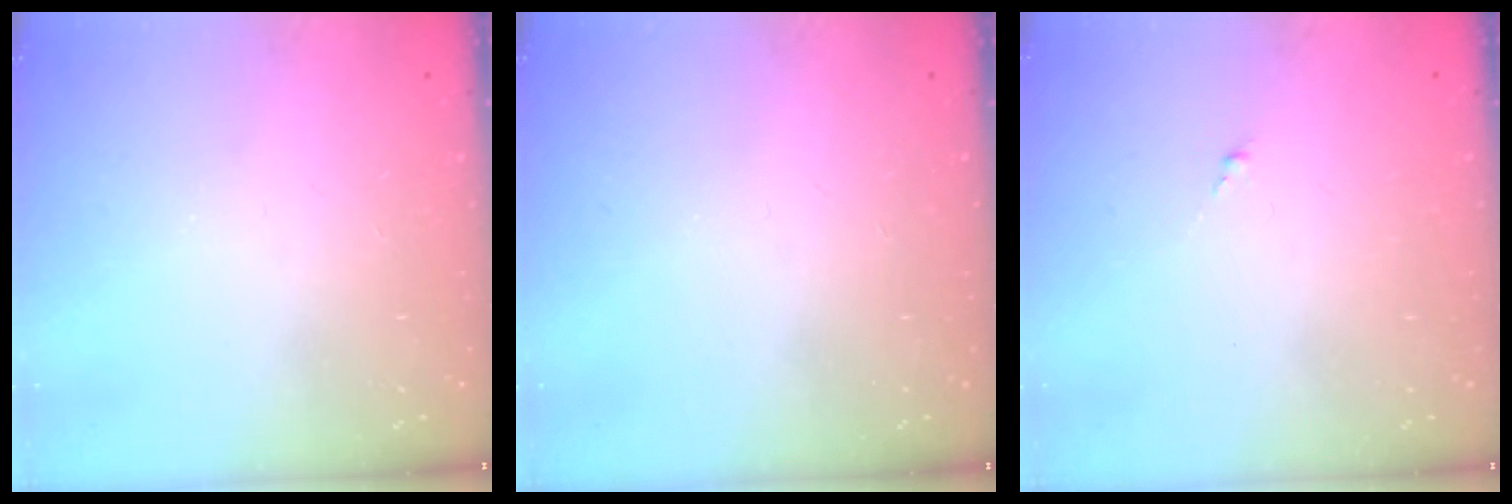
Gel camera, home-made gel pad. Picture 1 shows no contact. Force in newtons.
{"total": 0.0}
{"total": 0.5, "press": 0.4, "slide": 0.4}